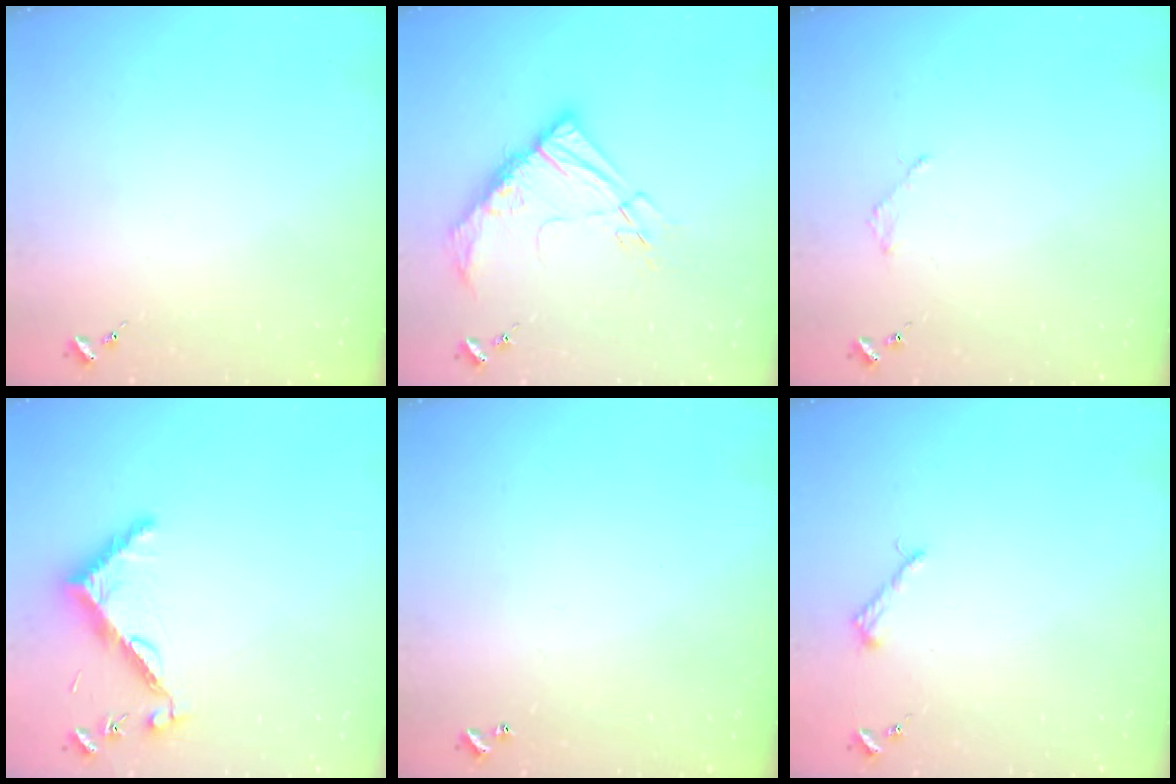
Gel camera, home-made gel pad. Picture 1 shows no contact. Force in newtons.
{"total": 15.4, "press": 15.3, "slide": 1.6}
{"total": 2.0, "press": 2.0, "slide": 0.3}
{"total": 8.0, "press": 7.9, "slide": 0.4}
{"total": 1.0, "press": 1.0, "slide": 0.2}
{"total": 4.2, "press": 4.1, "slide": 0.6}